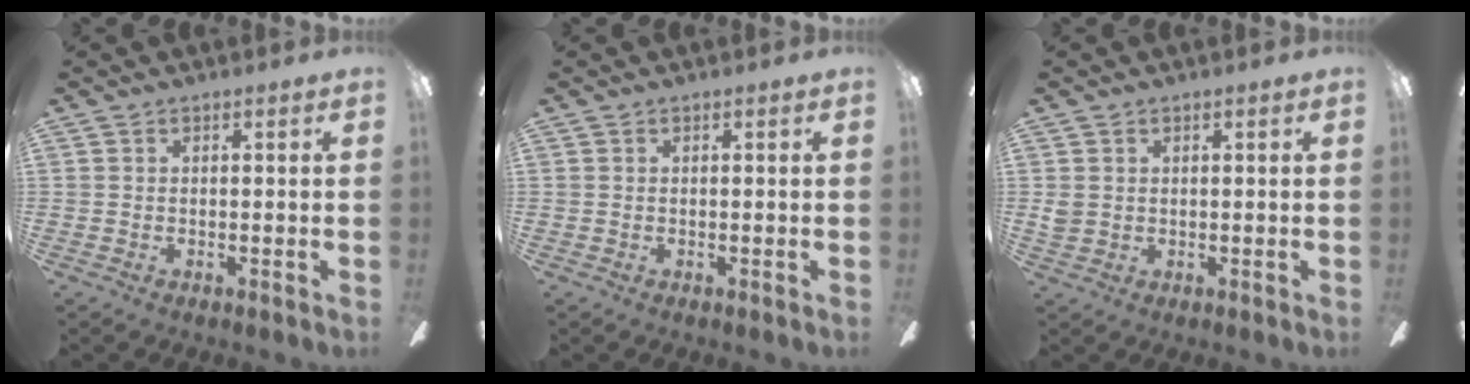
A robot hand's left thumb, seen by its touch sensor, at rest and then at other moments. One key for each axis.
{"total": 0.0}
{"total": 2.3, "fx": 0.7, "fy": 2.1, "fz": 0.6, "tx": -0.013, "ty": 0.005, "tz": 0.014}